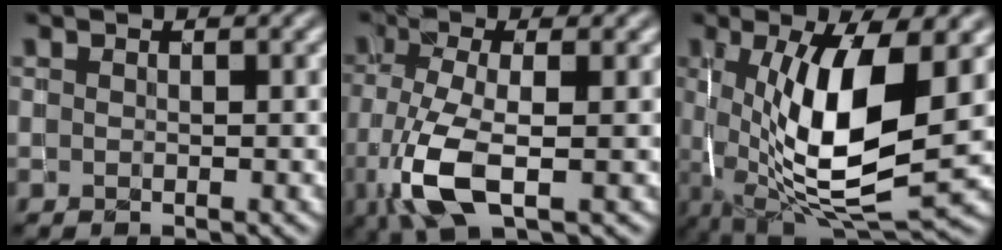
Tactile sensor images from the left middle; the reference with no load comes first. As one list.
[{"total": 5.9, "force": [-2.3, 2.0, 5.0], "torque": [-0.120, -0.006, -0.047]}, {"total": 11.4, "force": [0.2, 3.9, 10.7], "torque": [-0.190, -0.015, 0.009]}]